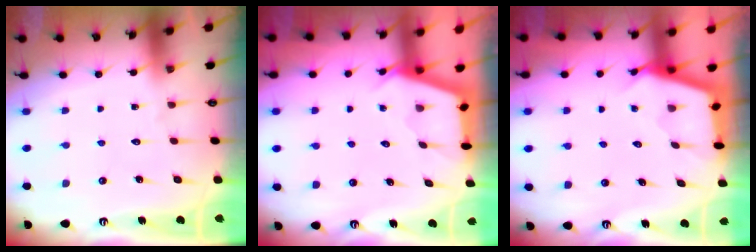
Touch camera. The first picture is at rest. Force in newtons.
{"total": 2.6, "press": 2.5, "slide": 0.3}
{"total": 2.6, "press": 2.6, "slide": 0.2}